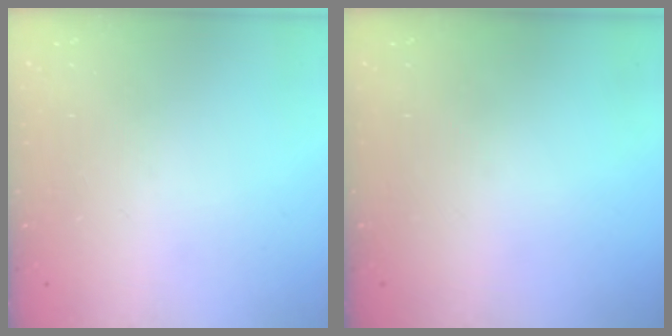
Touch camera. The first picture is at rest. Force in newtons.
{"total": 0.0}